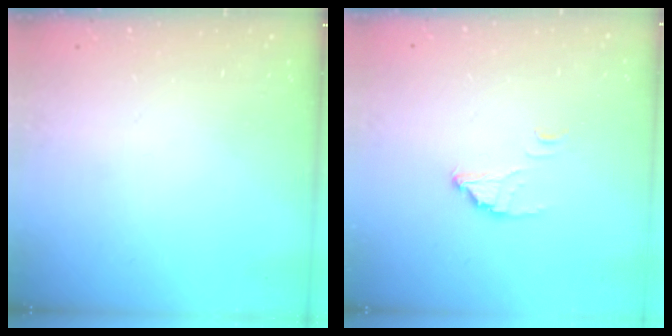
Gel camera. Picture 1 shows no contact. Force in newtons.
{"total": 2.8, "press": 2.8, "slide": 0.1}